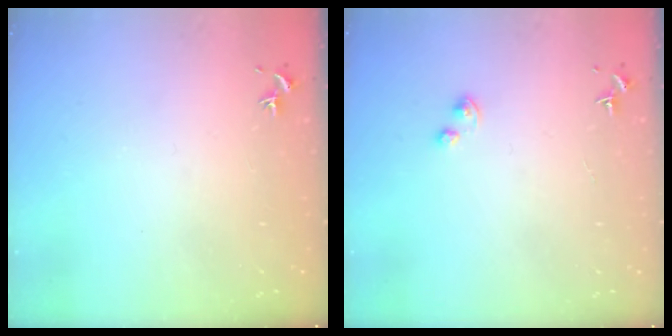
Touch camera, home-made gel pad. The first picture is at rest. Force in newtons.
{"total": 1.5, "press": 1.5, "slide": 0.4}